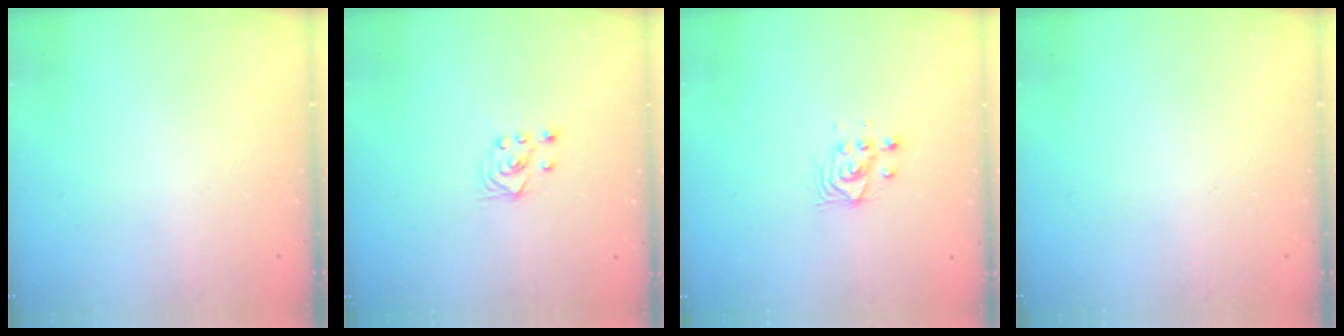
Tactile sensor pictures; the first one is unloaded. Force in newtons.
{"total": 2.6, "press": 2.5, "slide": 1.0}
{"total": 3.8, "press": 3.8, "slide": 0.2}
{"total": 0.0}